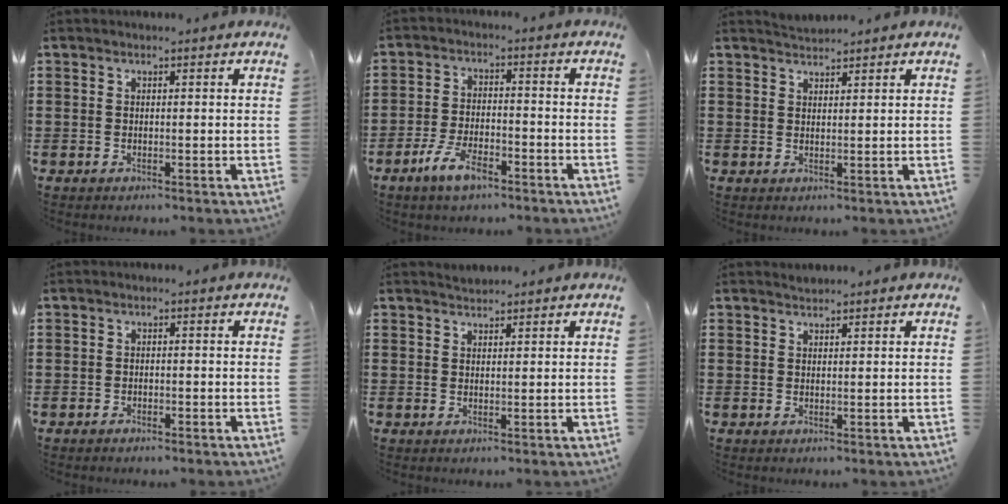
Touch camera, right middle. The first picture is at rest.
{"total": 6.1, "force": [-4.0, 1.8, 4.3], "torque": [-0.093, -0.003, -0.076]}
{"total": 1.8, "force": [1.8, 0.2, -0.1], "torque": [-0.005, 0.002, 0.036]}
{"total": 1.0, "force": [-0.9, -0.1, 0.3], "torque": [-0.007, -0.006, -0.016]}
{"total": 1.2, "force": [1.1, 0.1, -0.2], "torque": [0.001, 0.000, 0.023]}
{"total": 0.9, "force": [0.9, 0.1, -0.2], "torque": [0.002, -0.002, 0.017]}